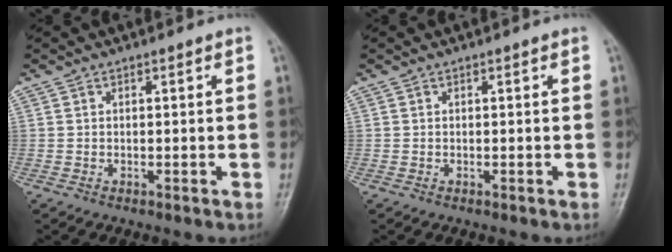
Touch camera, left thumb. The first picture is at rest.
{"total": 0.0}